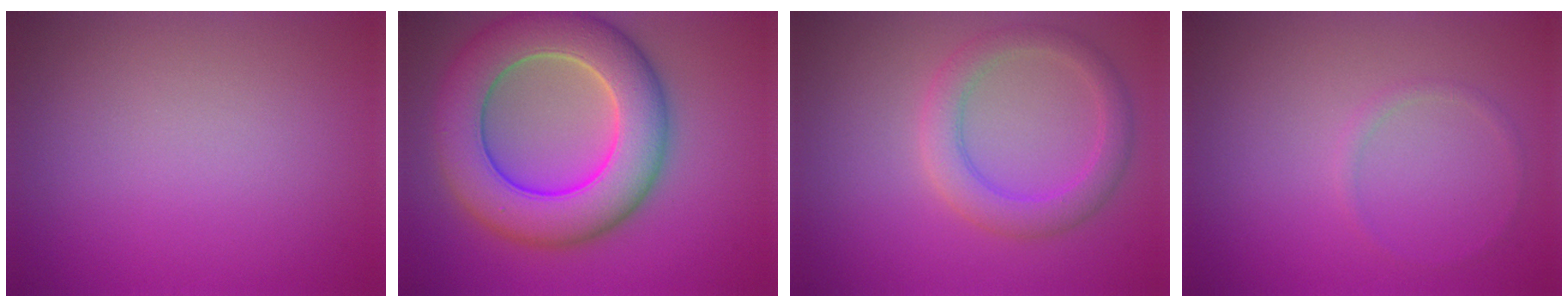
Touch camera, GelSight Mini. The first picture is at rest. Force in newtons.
{"total": 10.8, "press": 10.7, "slide": 0.8}
{"total": 3.4, "press": 3.4, "slide": 0.1}
{"total": 0.8, "press": 0.8, "slide": 0.1}